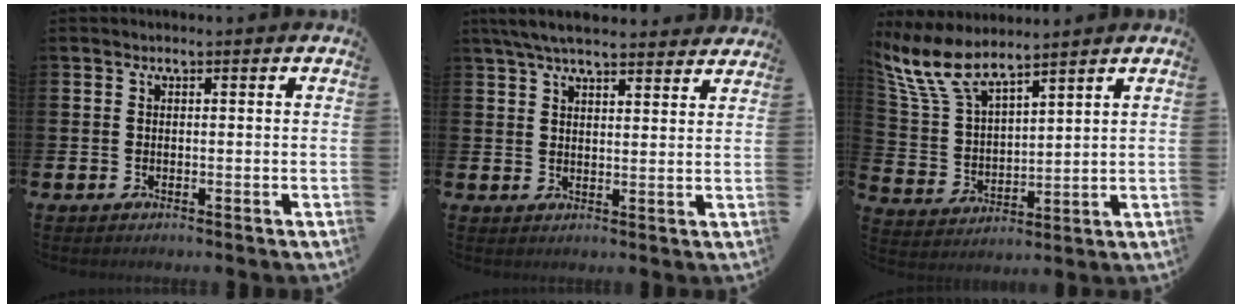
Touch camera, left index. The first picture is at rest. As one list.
[{"total": 6.1, "force": [5.6, 0.9, 2.0], "torque": [-0.048, -0.019, 0.103]}, {"total": 8.5, "force": [7.4, 2.2, 3.5], "torque": [-0.104, -0.027, 0.136]}]